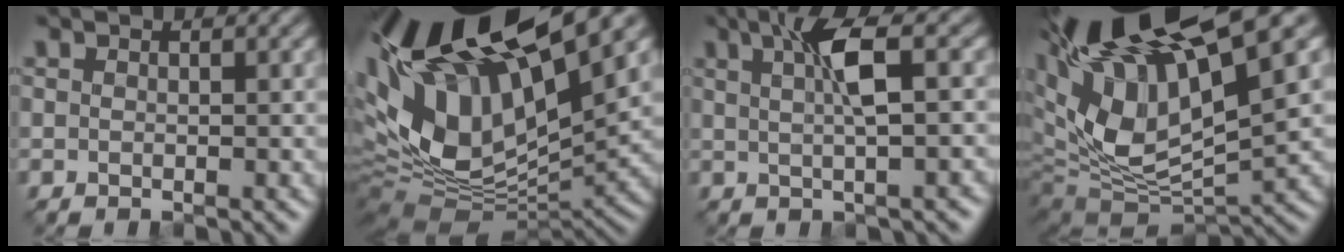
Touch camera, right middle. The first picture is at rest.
{"total": 15.7, "force": [6.1, 7.1, 12.6], "torque": [-0.246, 0.014, 0.113]}
{"total": 5.0, "force": [1.4, 1.1, 4.6], "torque": [-0.078, 0.011, 0.024]}
{"total": 15.6, "force": [6.1, 6.6, 12.8], "torque": [-0.234, 0.009, 0.119]}